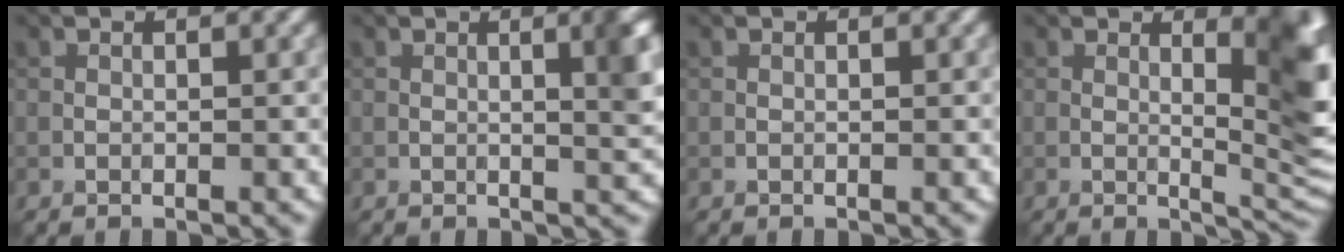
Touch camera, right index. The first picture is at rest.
{"total": 3.7, "force": [0.5, 1.0, 3.5], "torque": [-0.036, 0.008, 0.005]}
{"total": 0.0}
{"total": 7.7, "force": [1.6, 2.3, 7.1], "torque": [-0.080, -0.008, 0.030]}